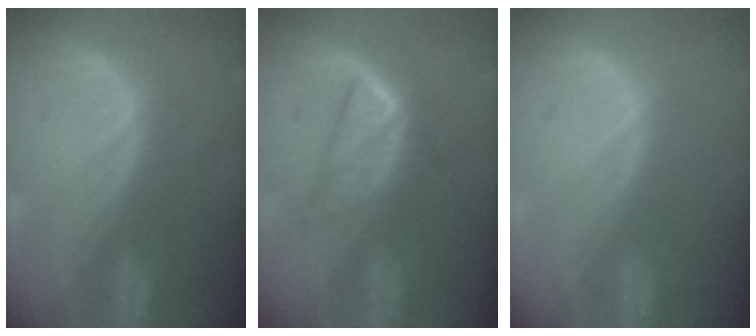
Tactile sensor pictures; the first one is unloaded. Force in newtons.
{"total": 5.3, "press": 5.1, "slide": 1.6}
{"total": 0.0}